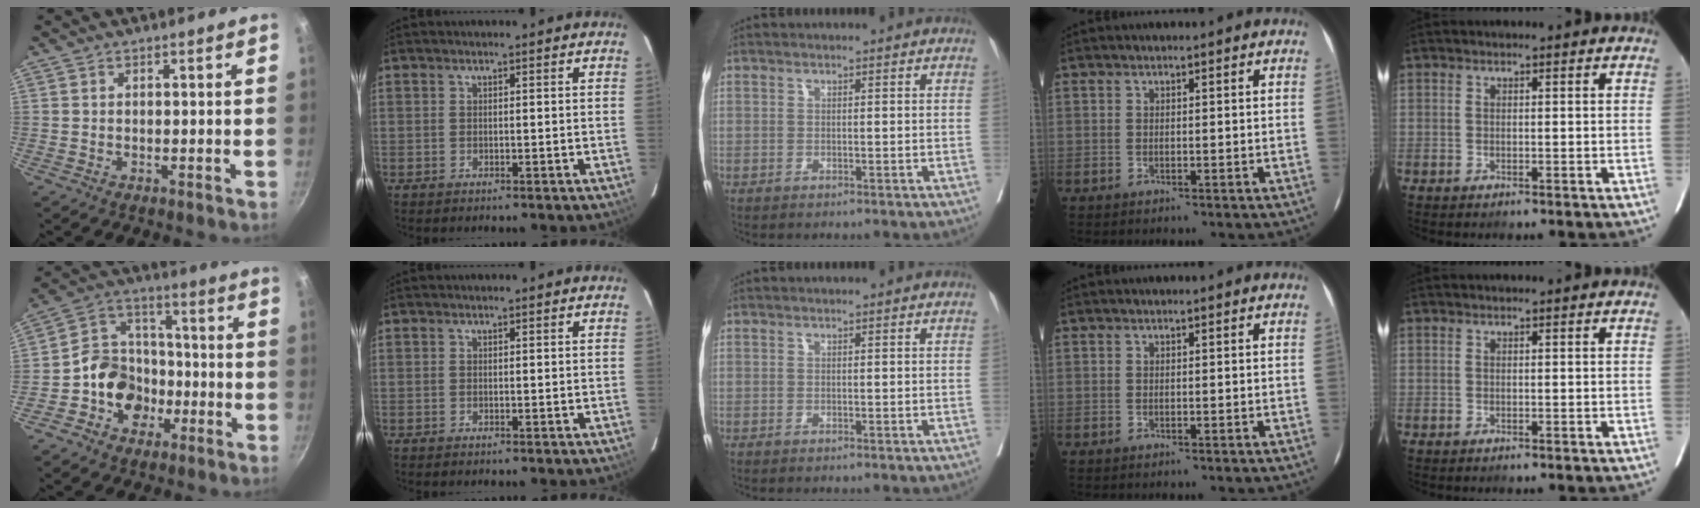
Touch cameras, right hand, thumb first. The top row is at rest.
{"thumb": {"total": 12.4, "force": [-4.0, 10.3, 5.6], "torque": [-0.054, 0.049, -0.076]}}